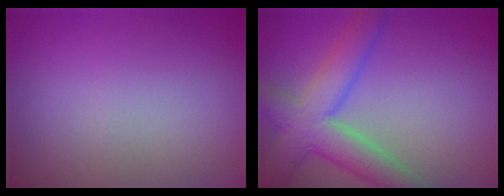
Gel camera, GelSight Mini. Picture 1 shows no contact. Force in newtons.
{"total": 6.7, "press": 6.7, "slide": 0.3}